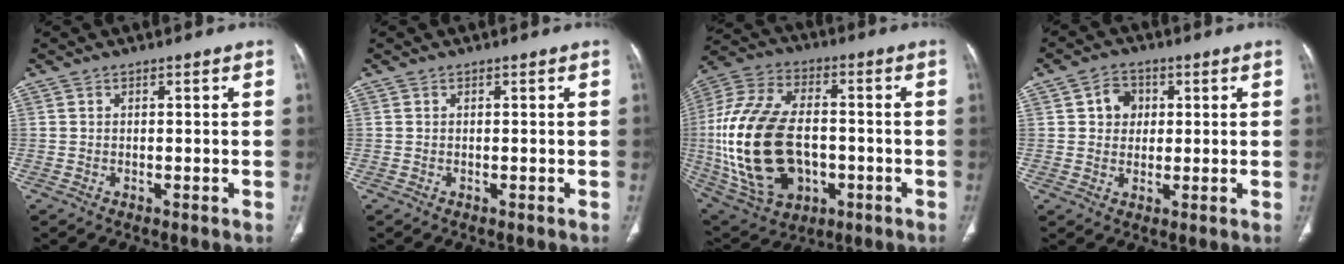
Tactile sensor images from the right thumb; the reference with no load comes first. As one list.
[{"total": 0.0}, {"total": 25.6, "force": [-2.7, 16.3, 19.6], "torque": [-0.410, 0.006, -0.028]}, {"total": 5.2, "force": [1.3, 4.4, 2.5], "torque": [-0.013, 0.001, 0.018]}]